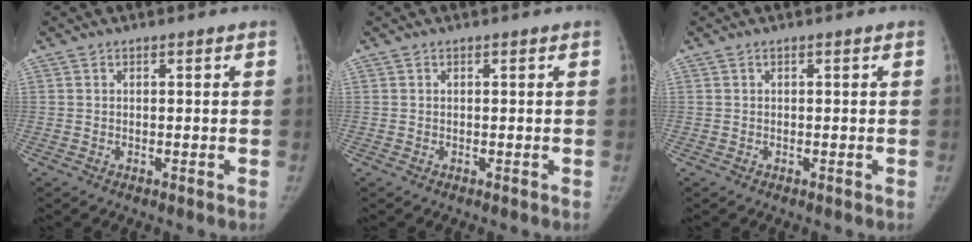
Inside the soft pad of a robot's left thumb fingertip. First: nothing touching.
{"total": 0.0}
{"total": 0.0}